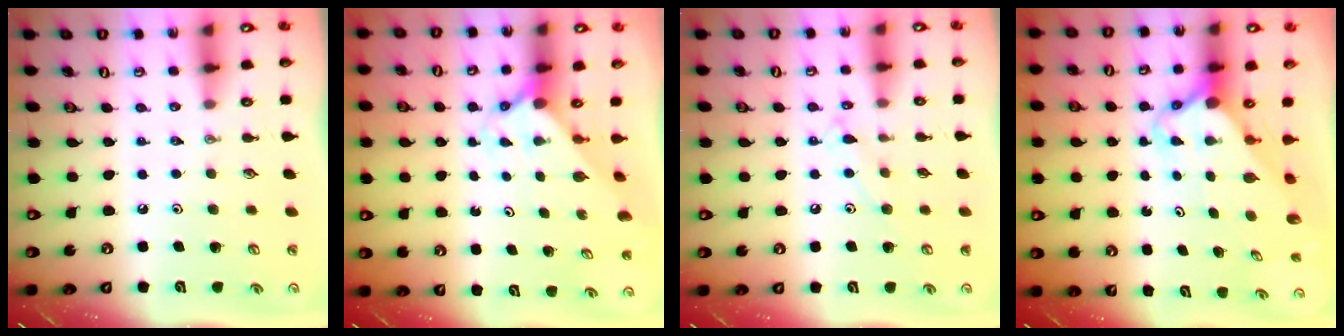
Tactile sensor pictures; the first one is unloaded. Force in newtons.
{"total": 1.7, "press": 1.7, "slide": 0.2}
{"total": 7.7, "press": 7.7, "slide": 0.5}
{"total": 3.6, "press": 3.6, "slide": 0.3}